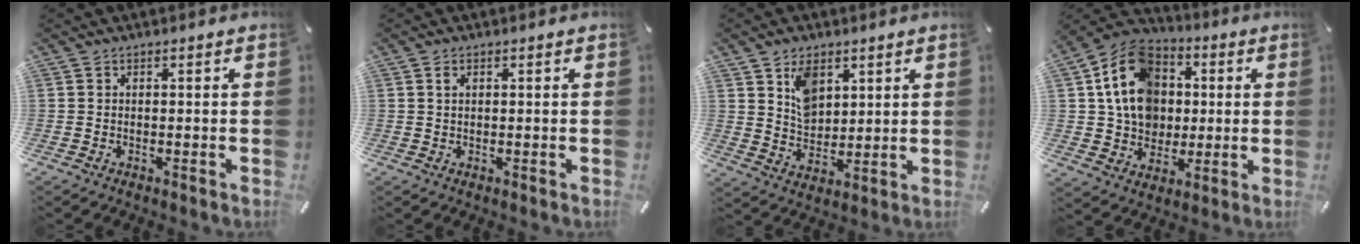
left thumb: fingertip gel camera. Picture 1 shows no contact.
{"total": 1.4, "force": [0.5, 0.9, 1.0], "torque": [-0.023, 0.003, 0.009]}
{"total": 7.9, "force": [4.2, 5.8, 3.3], "torque": [-0.051, -0.008, 0.078]}
{"total": 16.1, "force": [1.4, 14.0, 7.8], "torque": [-0.159, 0.006, 0.033]}